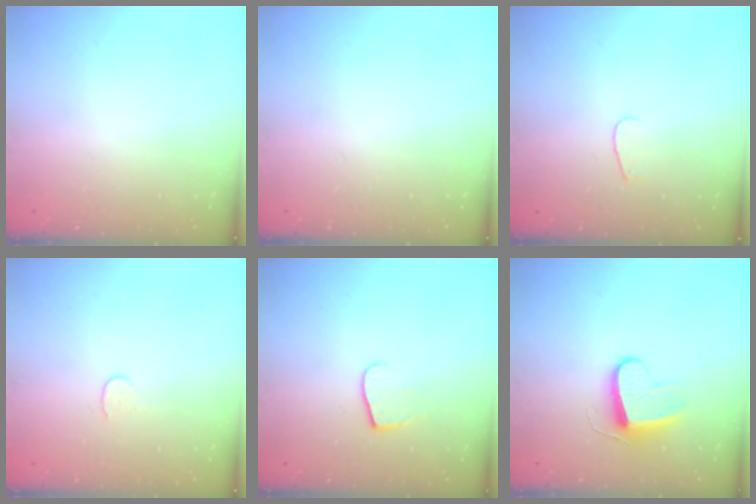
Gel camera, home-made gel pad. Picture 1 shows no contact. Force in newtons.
{"total": 0.0}
{"total": 3.7, "press": 3.7, "slide": 0.4}
{"total": 3.8, "press": 3.8, "slide": 0.3}
{"total": 5.4, "press": 5.4, "slide": 0.5}
{"total": 9.3, "press": 9.3, "slide": 0.6}